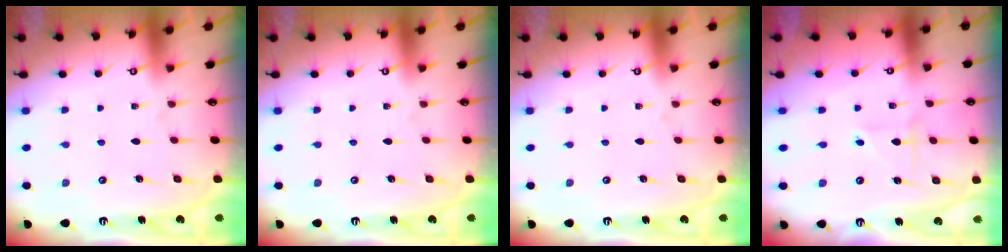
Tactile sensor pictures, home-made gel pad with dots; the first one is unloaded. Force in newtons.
{"total": 0.0}
{"total": 0.0}
{"total": 2.6, "press": 2.6, "slide": 0.2}